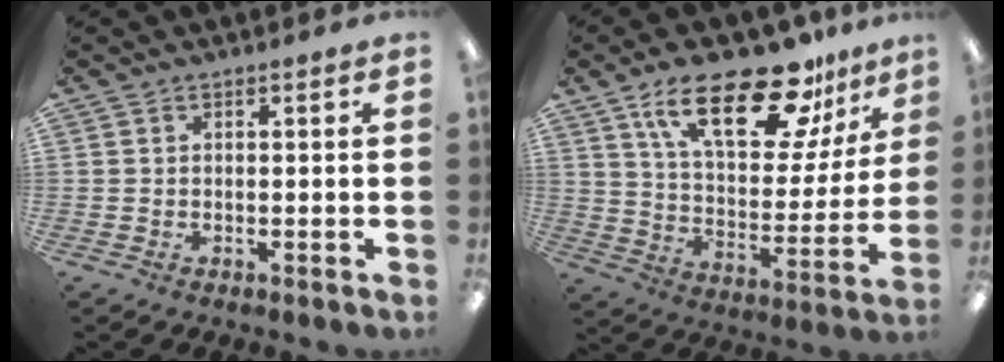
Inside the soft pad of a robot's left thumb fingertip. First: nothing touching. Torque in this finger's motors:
{"motor_torque": [0.31, 0.78, 1.49, -1.29, 0.41]}